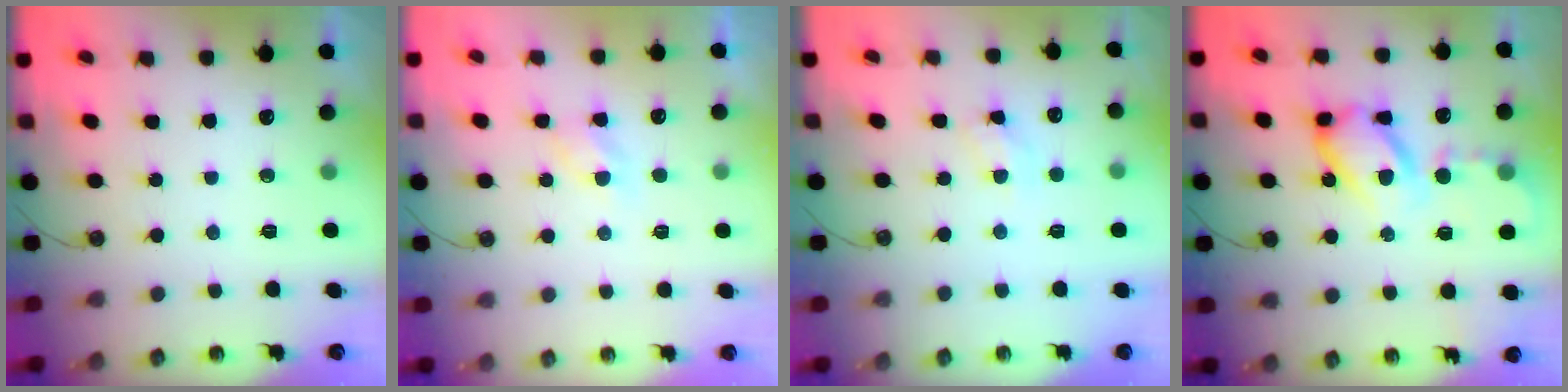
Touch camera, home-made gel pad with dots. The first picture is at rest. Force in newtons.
{"total": 5.0, "press": 4.9, "slide": 0.7}
{"total": 4.9, "press": 4.8, "slide": 0.7}
{"total": 14.9, "press": 14.8, "slide": 1.4}